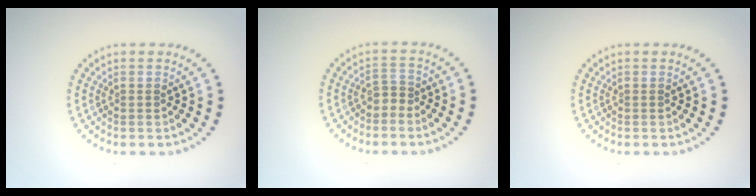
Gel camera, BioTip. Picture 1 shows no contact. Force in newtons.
{"total": 1.1, "press": 0.8, "slide": 0.8}
{"total": 0.0}